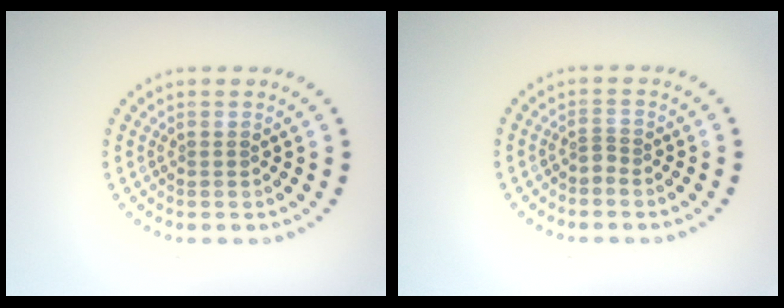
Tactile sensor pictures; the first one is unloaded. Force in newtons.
{"total": 0.7, "press": 0.4, "slide": 0.6}